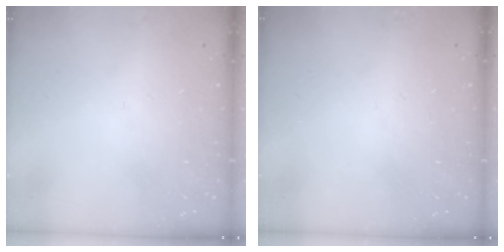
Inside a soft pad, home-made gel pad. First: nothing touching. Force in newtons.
{"total": 0.0}